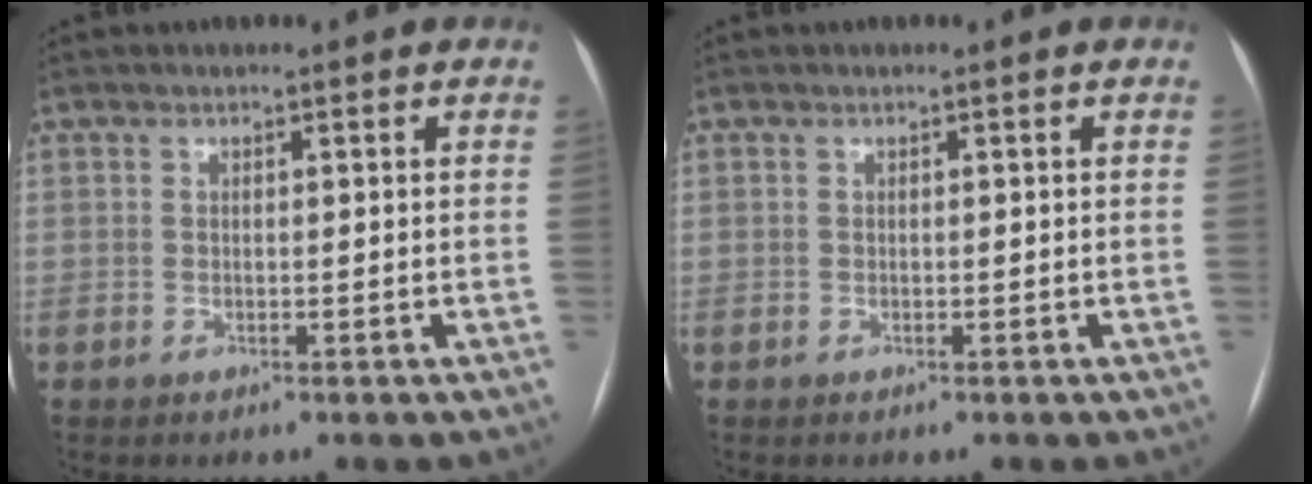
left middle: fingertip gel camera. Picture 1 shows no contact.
{"total": 0.0}